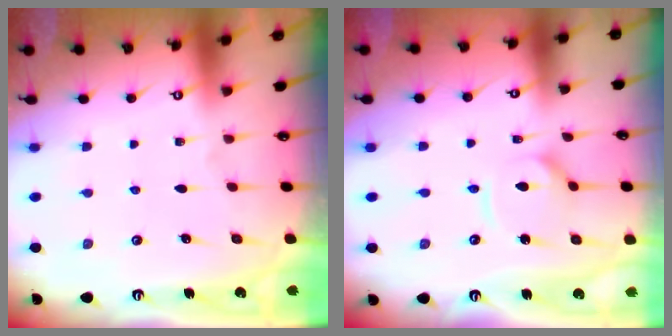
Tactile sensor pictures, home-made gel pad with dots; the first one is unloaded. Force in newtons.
{"total": 8.0, "press": 8.0, "slide": 0.7}